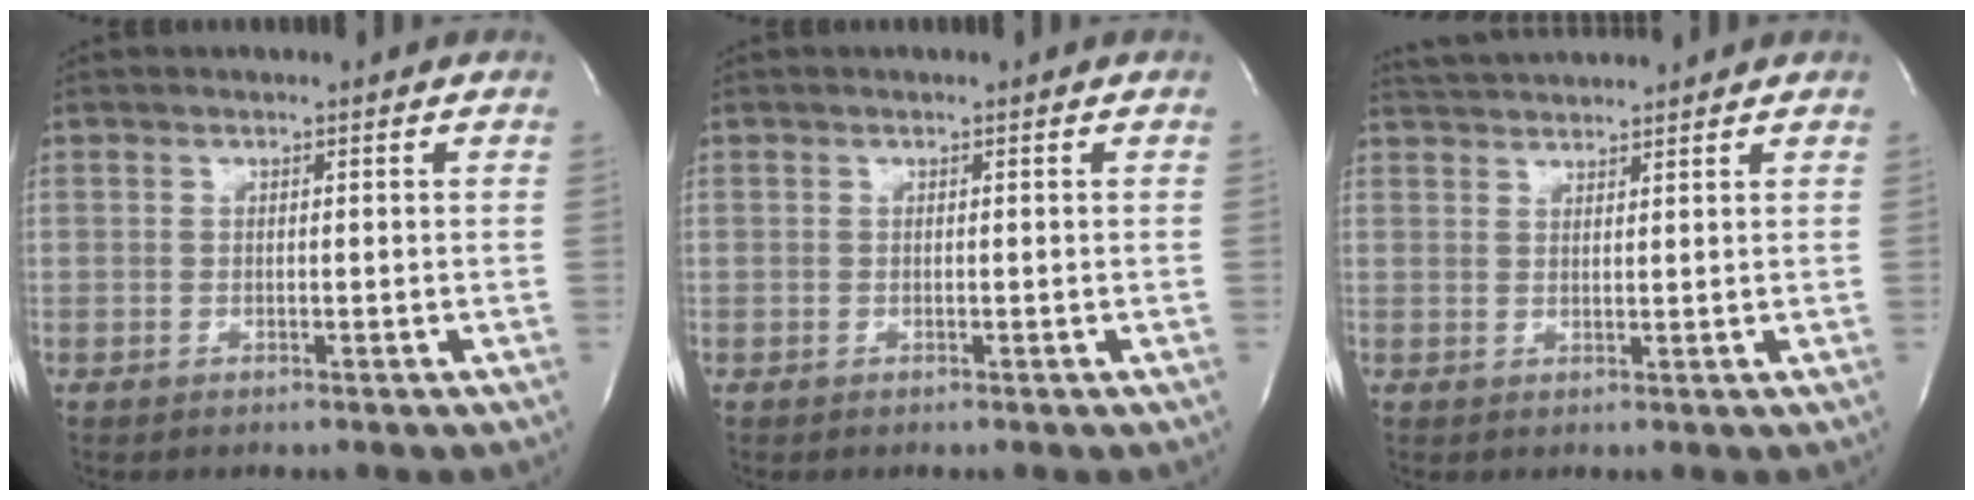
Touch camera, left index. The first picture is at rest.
{"total": 0.0}
{"total": 5.2, "force": [5.1, 0.1, 1.0], "torque": [-0.027, 0.029, 0.084]}